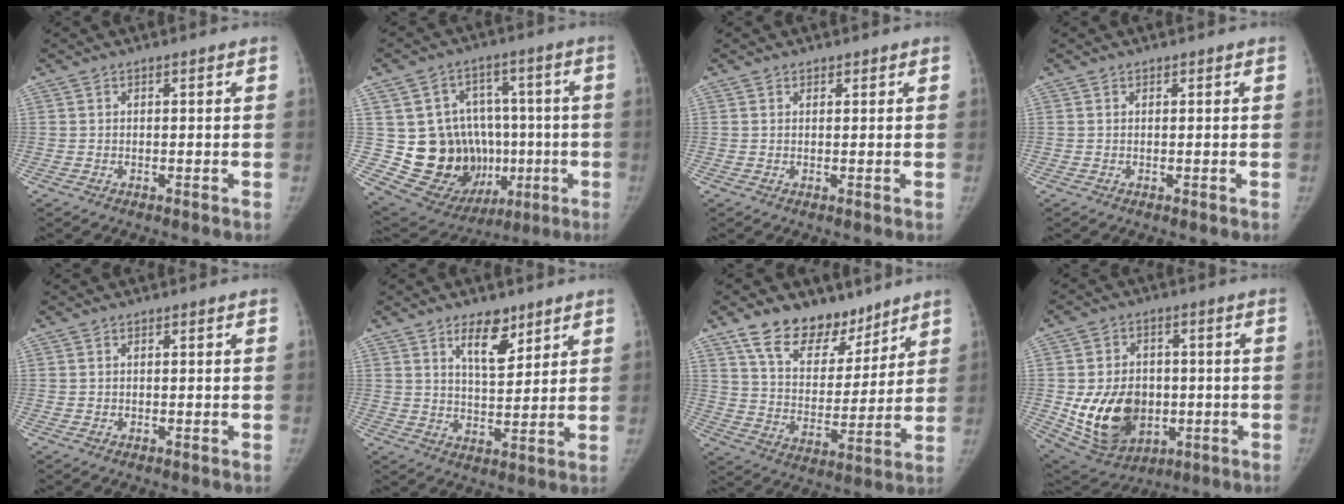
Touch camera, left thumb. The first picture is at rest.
{"total": 20.3, "force": [-1.7, 17.1, 10.9], "torque": [-0.119, 0.030, 0.013]}
{"total": 0.7, "force": [0.5, 0.4, 0.0], "torque": [0.010, -0.003, 0.006]}
{"total": 0.0}
{"total": 0.0}
{"total": 7.6, "force": [4.8, 3.5, 4.7], "torque": [-0.052, -0.035, 0.081]}
{"total": 15.0, "force": [10.8, 8.4, 5.9], "torque": [-0.045, -0.065, 0.193]}
{"total": 16.5, "force": [-2.4, 12.4, 10.6], "torque": [-0.142, -0.002, -0.014]}